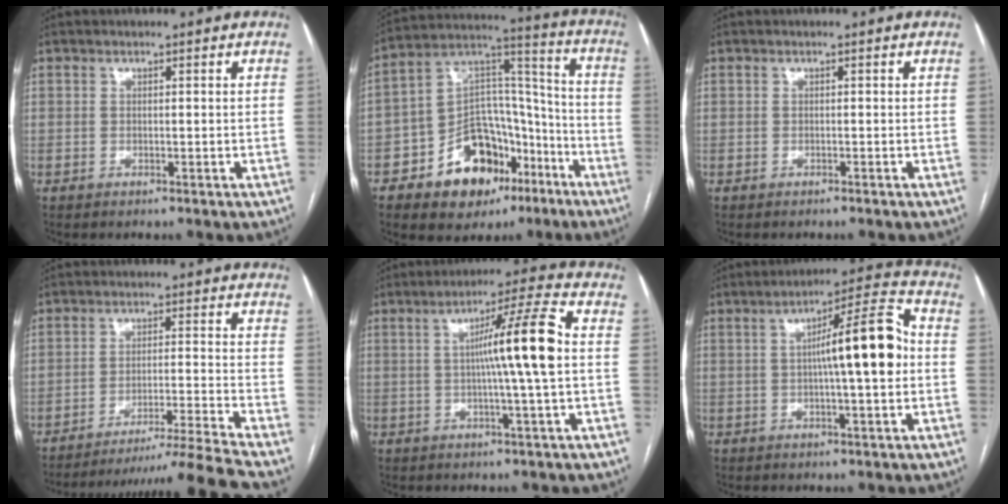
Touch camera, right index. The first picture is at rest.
{"total": 17.3, "force": [-9.2, 10.5, 10.3], "torque": [-0.157, 0.048, -0.139]}
{"total": 0.0}
{"total": 15.2, "force": [-13.8, -5.2, 3.9], "torque": [-0.035, -0.021, -0.209]}
{"total": 10.4, "force": [0.5, -1.4, 10.3], "torque": [-0.165, 0.007, 0.005]}
{"total": 11.7, "force": [0.2, 0.9, 11.7], "torque": [-0.179, 0.023, -0.002]}